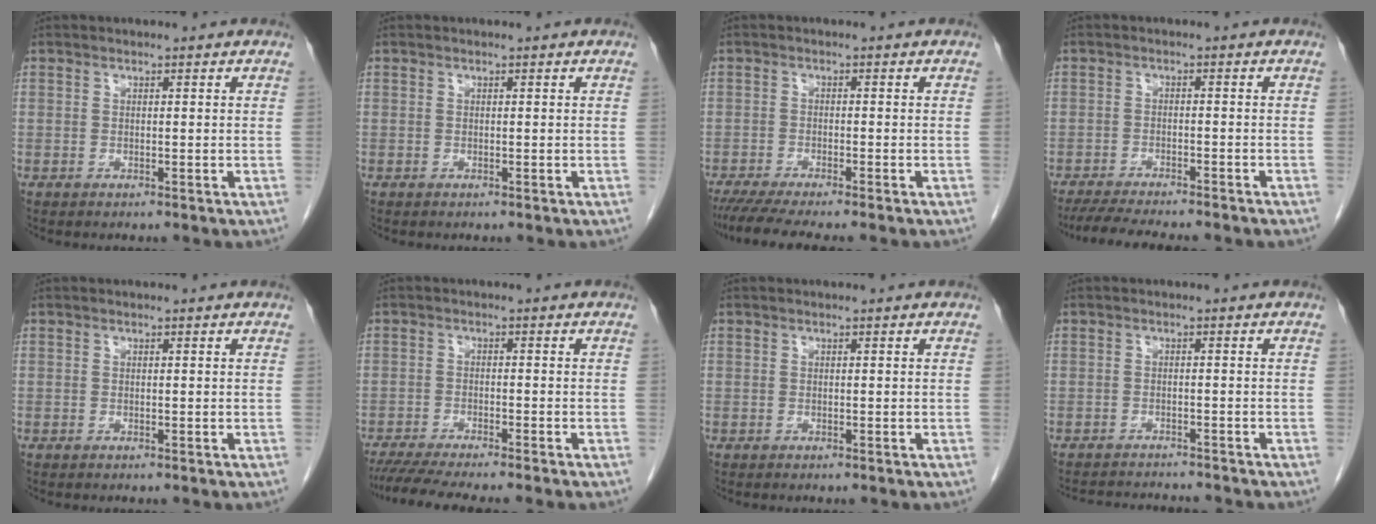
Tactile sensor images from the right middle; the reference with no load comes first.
{"total": 0.0}
{"total": 7.9, "force": [-6.7, -0.2, 4.1], "torque": [-0.053, -0.019, -0.107]}
{"total": 11.0, "force": [-9.6, 1.1, 5.3], "torque": [-0.072, -0.013, -0.138]}
{"total": 0.0}
{"total": 9.4, "force": [-8.1, -0.4, 4.7], "torque": [-0.056, -0.018, -0.127]}
{"total": 0.0}
{"total": 7.6, "force": [-7.4, 0.5, 1.8], "torque": [-0.022, -0.001, -0.104]}